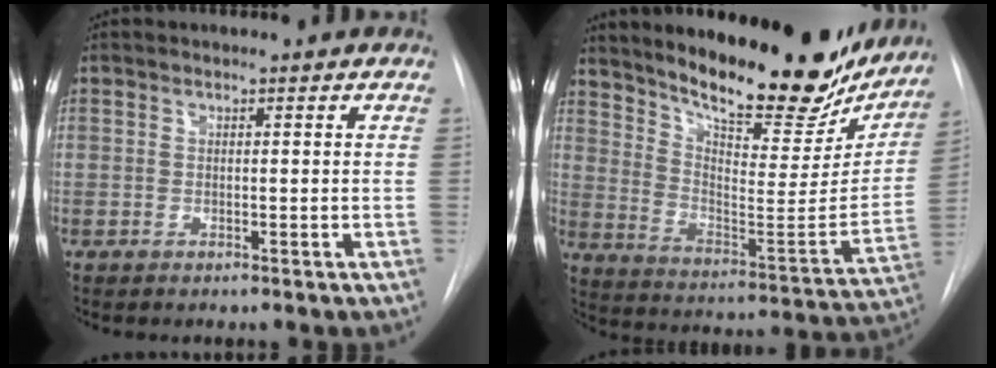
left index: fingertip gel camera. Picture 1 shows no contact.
{"total": 23.7, "force": [19.8, 6.1, 11.5], "torque": [-0.173, -0.046, 0.277]}